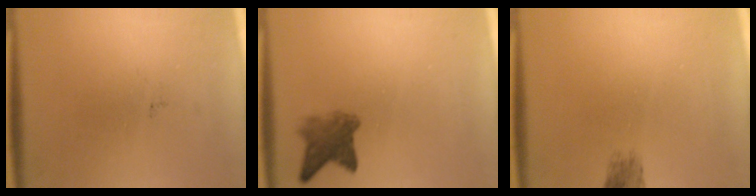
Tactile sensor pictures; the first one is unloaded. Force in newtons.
{"total": 4.1}
{"total": 2.0}